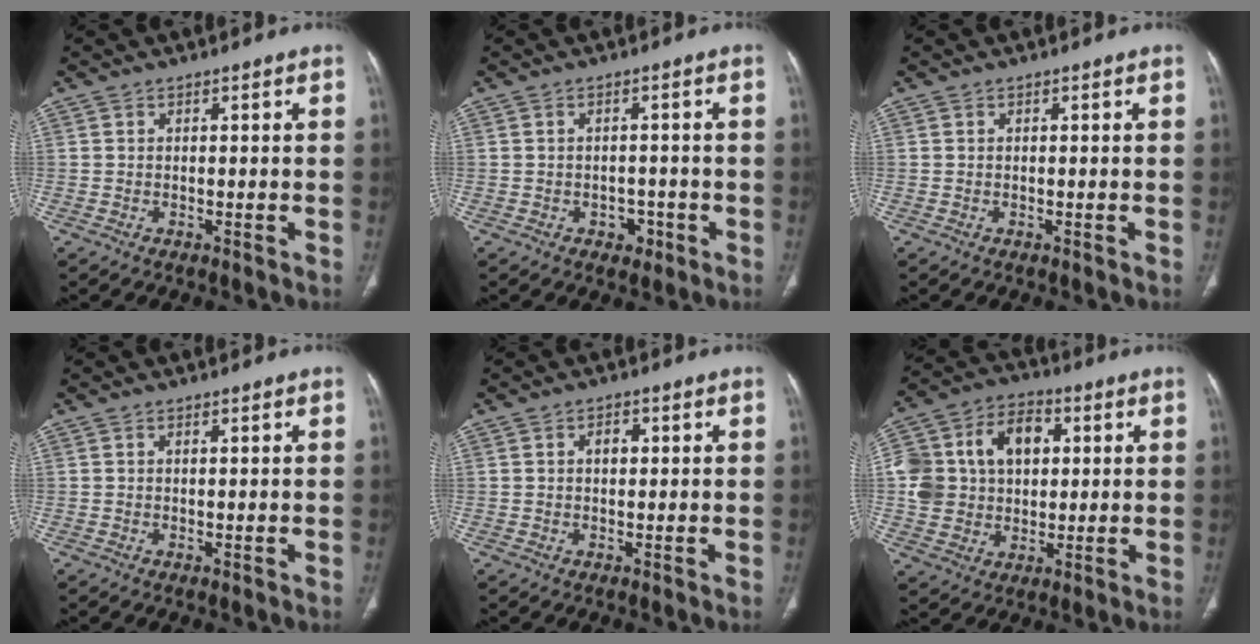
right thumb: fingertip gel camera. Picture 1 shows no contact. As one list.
[{"total": 2.9, "force": [-1.4, 2.2, 1.3], "torque": [-0.004, 0.008, -0.015]}, {"total": 0.0}, {"total": 0.5, "force": [0.1, 0.1, 0.5], "torque": [-0.015, -0.003, 0.004]}, {"total": 2.3, "force": [0.4, 1.5, 1.6], "torque": [-0.022, 0.006, 0.006]}, {"total": 17.3, "force": [3.0, 13.0, 11.0], "torque": [-0.189, 0.024, 0.056]}]